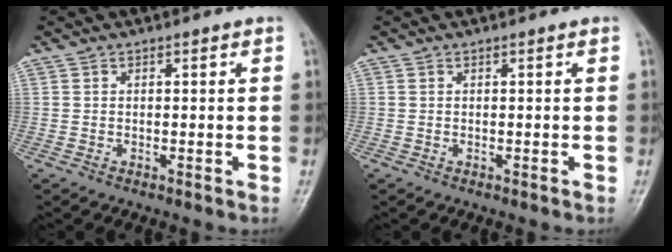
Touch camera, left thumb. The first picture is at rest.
{"total": 0.0}